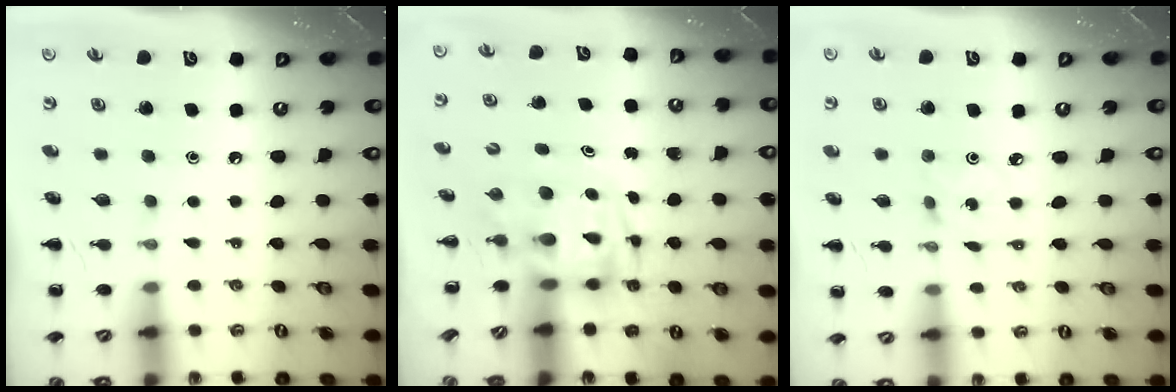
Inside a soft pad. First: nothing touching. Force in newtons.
{"total": 3.3, "press": 3.3, "slide": 0.7}
{"total": 1.2, "press": 1.2, "slide": 0.4}